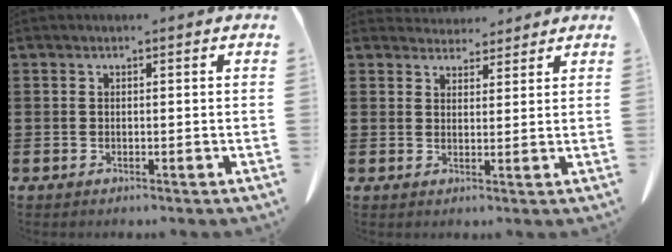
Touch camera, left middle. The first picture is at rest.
{"total": 3.6, "force": [3.4, 1.0, 0.2], "torque": [-0.005, -0.011, 0.064]}